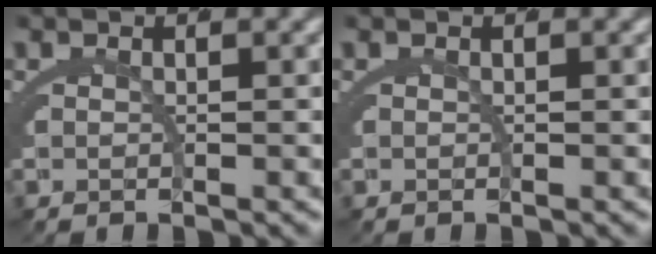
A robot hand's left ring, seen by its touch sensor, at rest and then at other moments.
{"total": 0.0}